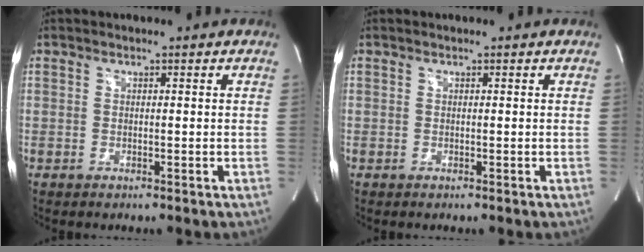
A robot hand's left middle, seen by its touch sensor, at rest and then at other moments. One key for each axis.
{"total": 0.0}